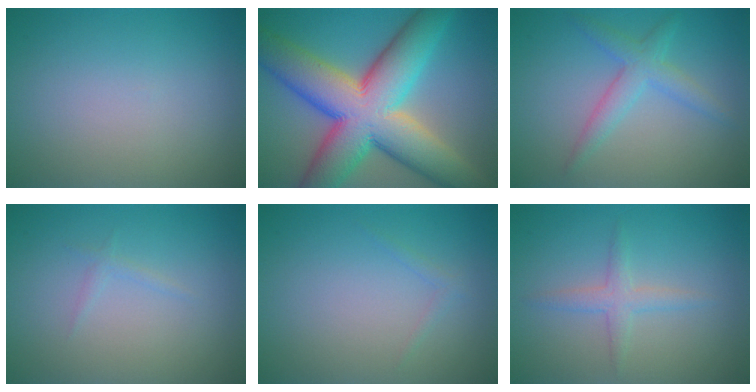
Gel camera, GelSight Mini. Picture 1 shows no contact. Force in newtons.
{"total": 15.0, "press": 15.0, "slide": 0.7}
{"total": 2.9, "press": 2.9, "slide": 0.1}
{"total": 0.7, "press": 0.7, "slide": 0.1}
{"total": 0.7, "press": 0.7, "slide": 0.1}
{"total": 1.8, "press": 1.8, "slide": 0.1}